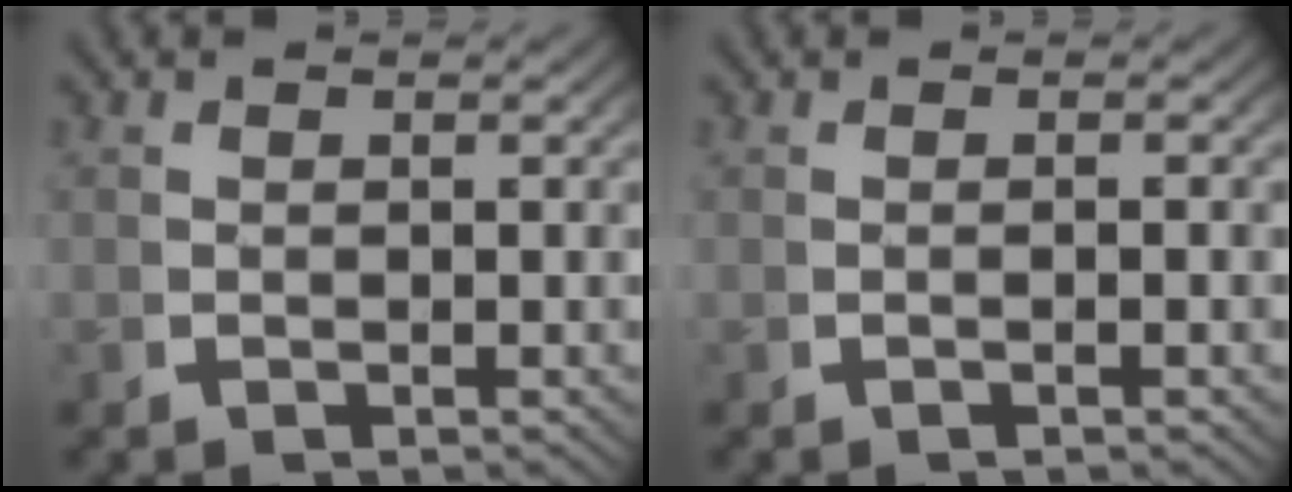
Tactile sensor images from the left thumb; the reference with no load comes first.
{"total": 0.7, "force": [-0.3, -0.1, 0.6], "torque": [-0.014, 0.010, -0.007]}